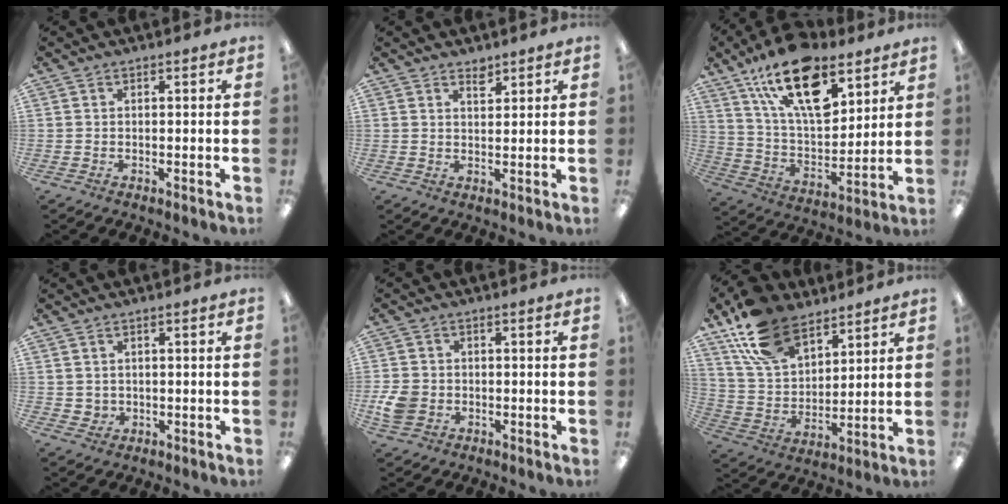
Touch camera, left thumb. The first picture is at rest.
{"total": 2.5, "force": [2.2, 1.0, 0.7], "torque": [-0.002, -0.014, 0.037]}
{"total": 21.8, "force": [13.2, 10.2, 14.0], "torque": [-0.243, -0.066, 0.230]}
{"total": 2.3, "force": [0.8, 2.0, 0.5], "torque": [-0.014, 0.002, 0.015]}
{"total": 5.8, "force": [-1.3, 4.9, 2.9], "torque": [-0.059, 0.006, -0.023]}
{"total": 17.6, "force": [11.6, 9.9, 8.9], "torque": [-0.182, -0.042, 0.221]}